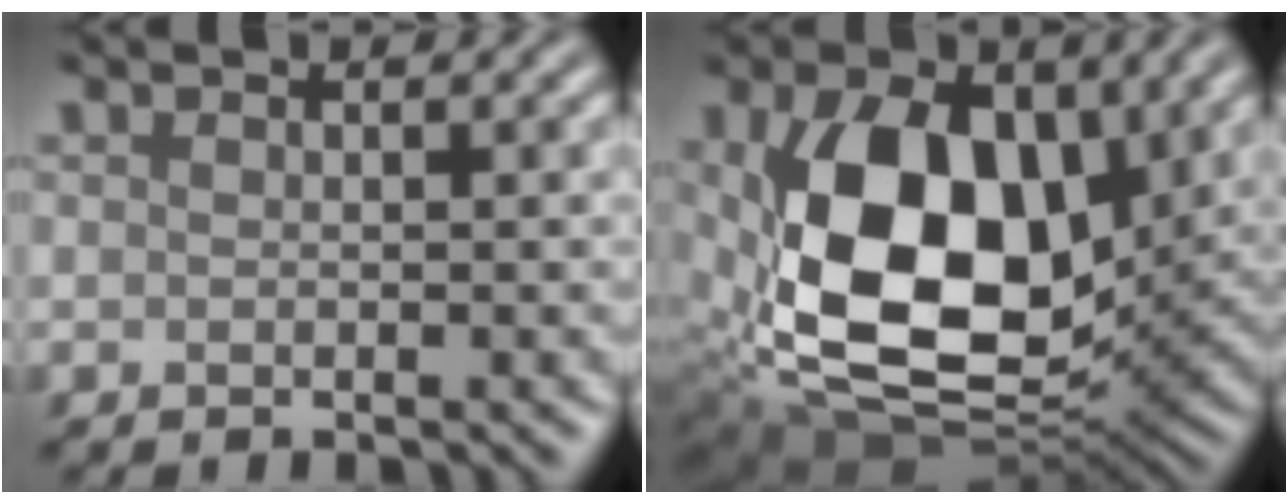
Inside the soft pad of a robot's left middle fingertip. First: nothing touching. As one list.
[{"total": 12.6, "force": [1.6, 8.0, 9.6], "torque": [-0.189, -0.025, 0.042]}]